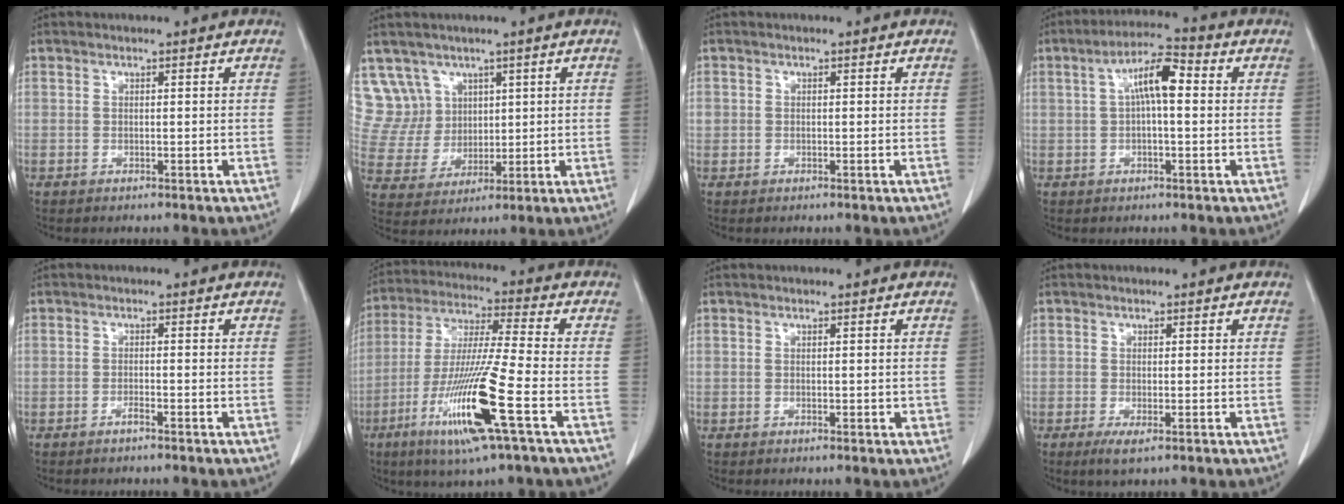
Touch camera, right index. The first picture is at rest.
{"total": 7.4, "force": [4.3, 6.0, -0.1], "torque": [0.000, 0.015, 0.101]}
{"total": 1.1, "force": [0.1, 1.1, 0.2], "torque": [0.002, 0.009, 0.002]}
{"total": 7.2, "force": [1.2, 1.7, 6.9], "torque": [-0.125, 0.026, 0.017]}
{"total": 1.0, "force": [-0.8, -0.1, 0.6], "torque": [-0.012, 0.001, -0.015]}
{"total": 15.8, "force": [-6.4, -0.5, 14.5], "torque": [-0.297, -0.027, -0.121]}
{"total": 0.7, "force": [0.1, 0.5, 0.5], "torque": [-0.003, 0.000, 0.003]}
{"total": 2.2, "force": [-0.9, 0.3, 1.9], "torque": [-0.032, -0.007, -0.012]}